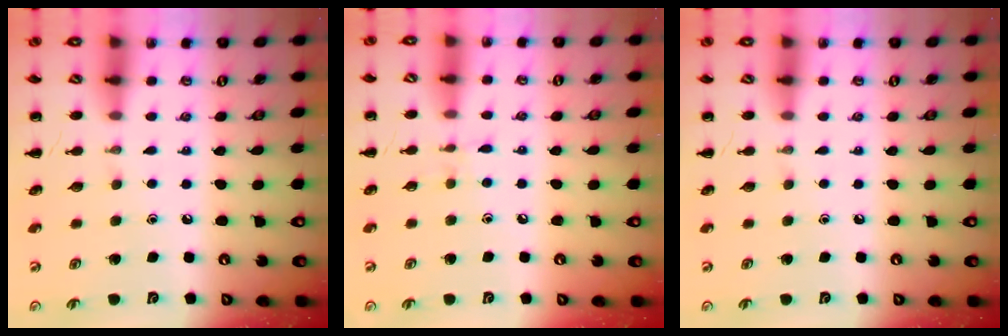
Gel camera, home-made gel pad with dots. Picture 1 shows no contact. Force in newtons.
{"total": 4.5, "press": 4.1, "slide": 1.6}
{"total": 0.0}